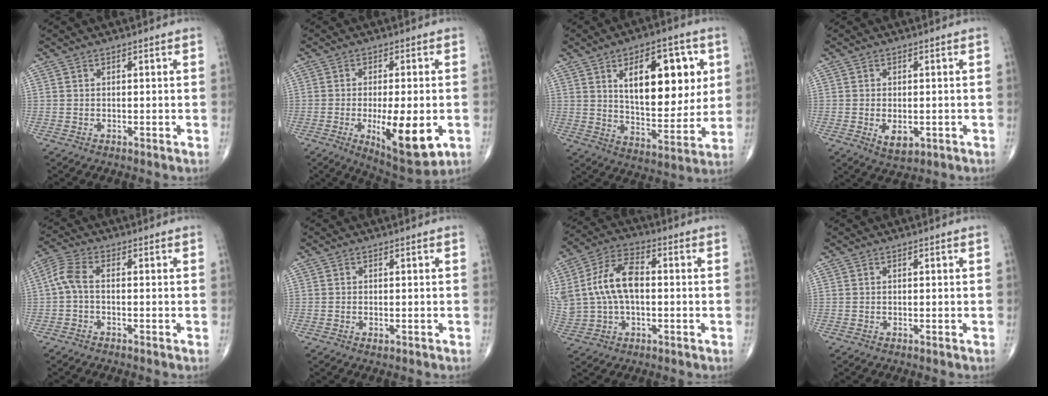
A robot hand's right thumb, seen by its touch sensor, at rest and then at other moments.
{"total": 13.6, "force": [-3.4, 4.4, 12.4], "torque": [-0.183, -0.016, -0.042]}
{"total": 19.5, "force": [5.5, 9.7, 16.0], "torque": [-0.183, -0.024, 0.090]}
{"total": 4.1, "force": [-1.0, 2.3, 3.2], "torque": [-0.046, -0.006, -0.007]}
{"total": 4.5, "force": [-0.6, 2.1, 3.9], "torque": [-0.096, 0.016, -0.022]}
{"total": 0.7, "force": [-0.3, 0.3, 0.6], "torque": [-0.009, 0.000, -0.003]}
{"total": 14.2, "force": [1.0, 8.4, 11.4], "torque": [-0.233, 0.028, 0.019]}
{"total": 0.0}